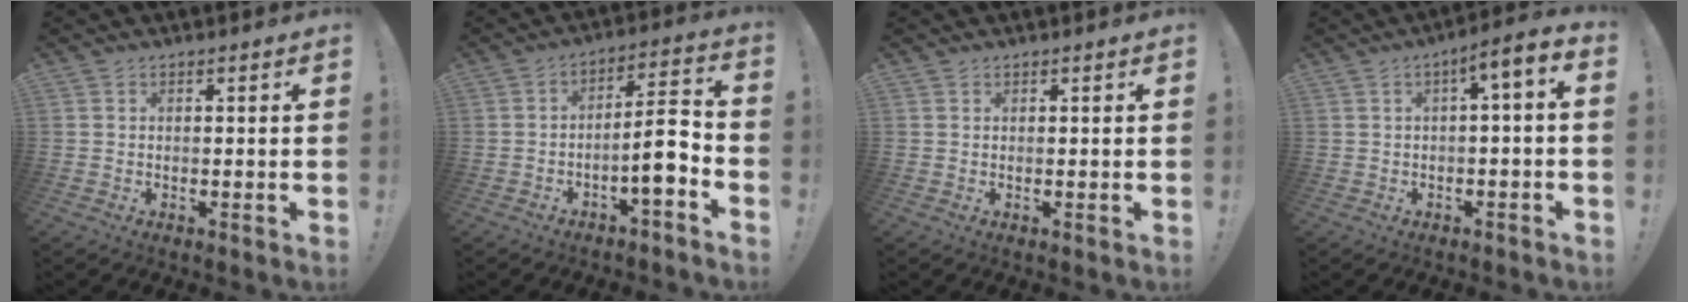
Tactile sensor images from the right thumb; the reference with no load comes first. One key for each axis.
{"total": 9.6, "fx": -3.9, "fy": 2.5, "fz": 8.5, "tx": -0.129, "ty": 0.017, "tz": -0.070}
{"total": 0.5, "fx": 0.5, "fy": 0.2, "fz": 0.0, "tx": 0.002, "ty": -0.002, "tz": 0.010}
{"total": 5.6, "fx": 0.3, "fy": 0.8, "fz": 5.6, "tx": -0.086, "ty": -0.005, "tz": 0.001}